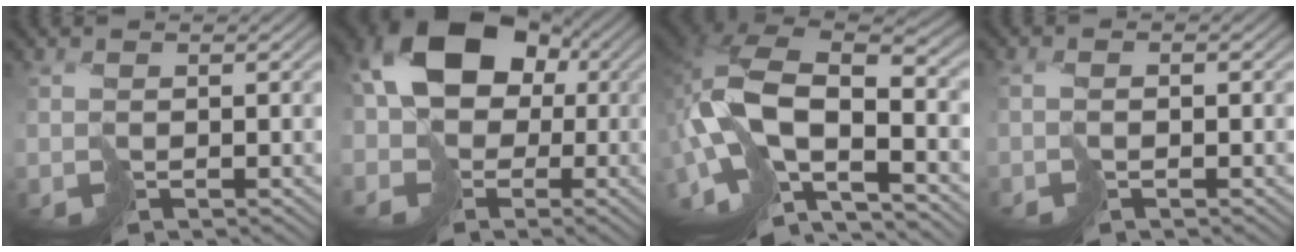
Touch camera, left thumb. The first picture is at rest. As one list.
[{"total": 14.7, "force": [0.4, 11.7, 9.0], "torque": [-0.202, 0.008, -0.010]}, {"total": 16.4, "force": [-5.3, 8.0, 13.3], "torque": [-0.311, -0.016, -0.089]}, {"total": 1.7, "force": [-0.7, 0.6, 1.4], "torque": [-0.030, 0.003, -0.018]}]